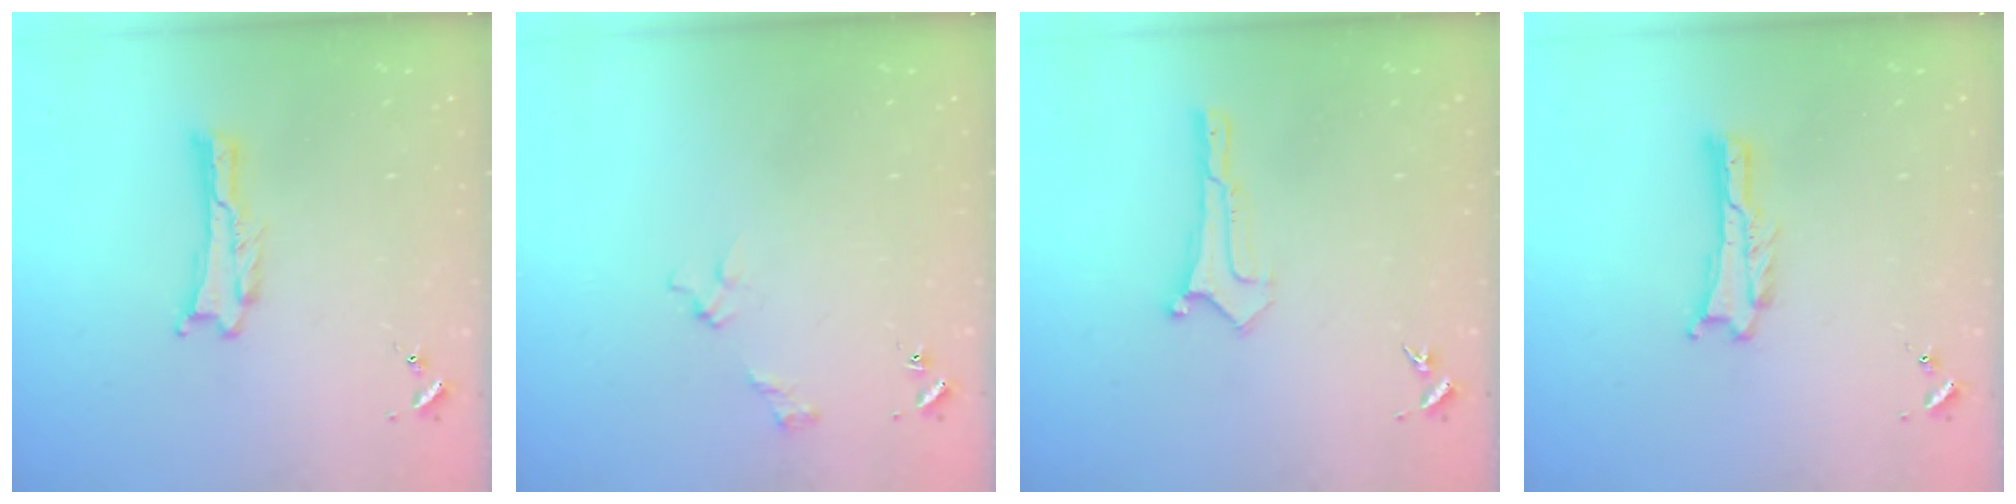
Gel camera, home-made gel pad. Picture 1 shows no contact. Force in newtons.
{"total": 2.7, "press": 2.6, "slide": 0.3}
{"total": 0.0}
{"total": 0.0}